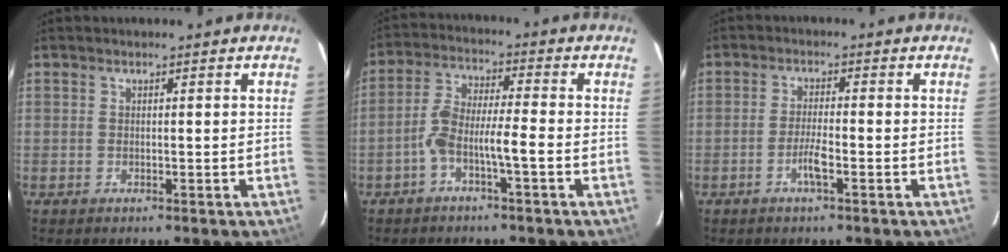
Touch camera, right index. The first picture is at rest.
{"total": 6.5, "force": [-2.7, 0.7, 5.9], "torque": [-0.118, 0.024, -0.050]}
{"total": 3.3, "force": [-1.5, 0.2, 2.9], "torque": [-0.056, -0.001, -0.031]}